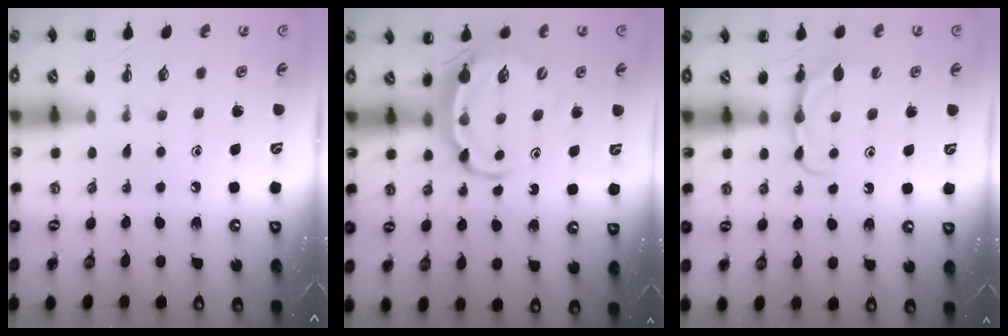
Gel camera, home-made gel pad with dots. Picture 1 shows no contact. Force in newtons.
{"total": 6.3, "press": 6.2, "slide": 1.1}
{"total": 5.2, "press": 5.1, "slide": 1.1}